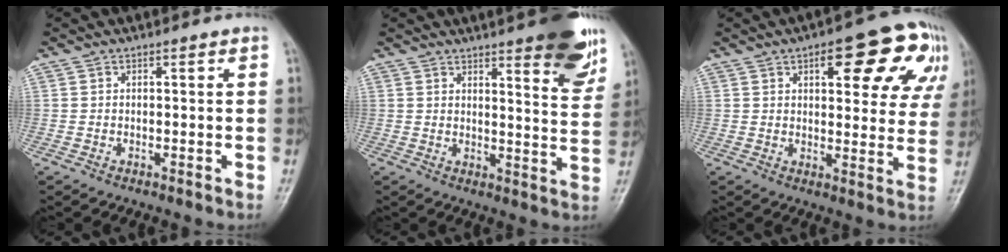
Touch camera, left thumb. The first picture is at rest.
{"total": 13.6, "force": [8.6, 3.4, 10.0], "torque": [-0.096, -0.045, 0.104]}
{"total": 17.2, "force": [7.3, 6.6, 14.1], "torque": [-0.136, -0.006, 0.085]}